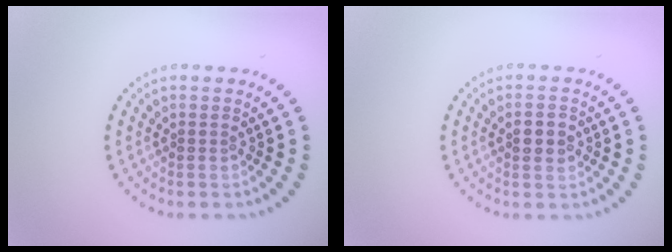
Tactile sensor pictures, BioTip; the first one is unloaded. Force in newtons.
{"total": 2.5, "press": 2.5, "slide": 0.0}